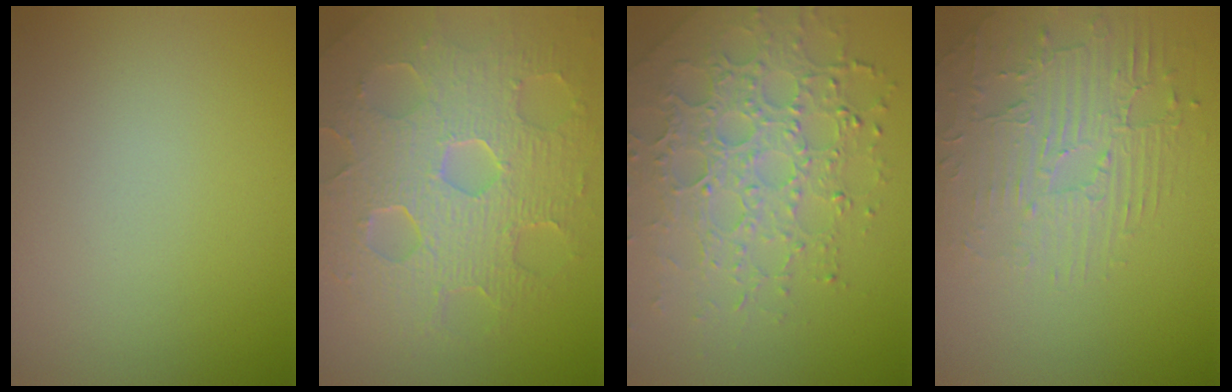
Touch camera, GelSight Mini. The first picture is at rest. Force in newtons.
{"total": 8.6, "press": 5.8, "slide": 6.4}
{"total": 6.4, "press": 4.9, "slide": 4.1}
{"total": 2.6, "press": 2.1, "slide": 1.5}